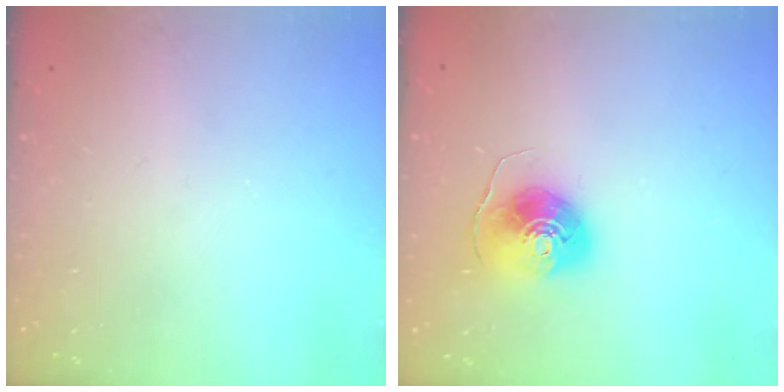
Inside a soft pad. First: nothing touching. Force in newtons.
{"total": 8.1, "press": 8.1, "slide": 0.3}